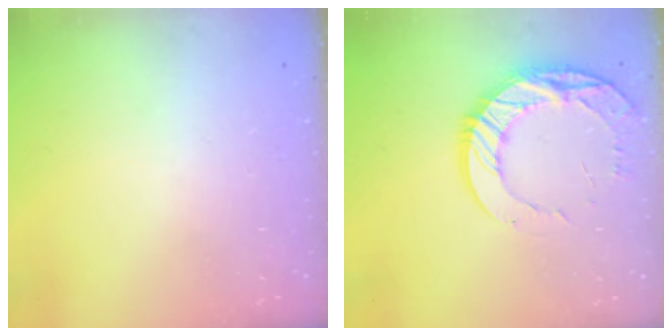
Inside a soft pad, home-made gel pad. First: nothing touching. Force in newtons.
{"total": 15.4, "press": 15.3, "slide": 1.3}